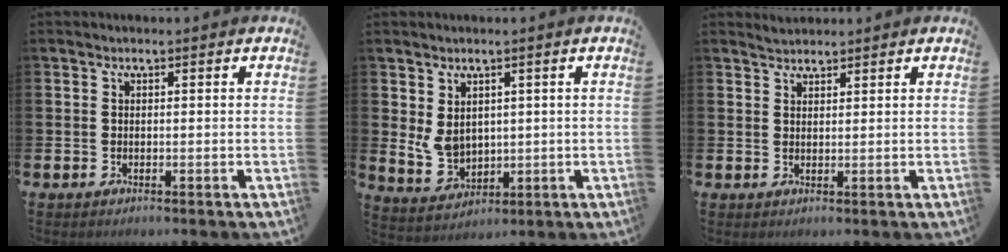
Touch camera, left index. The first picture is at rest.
{"total": 4.1, "force": [1.8, 3.0, 2.3], "torque": [-0.046, -0.002, 0.033]}
{"total": 1.9, "force": [1.9, 0.5, 0.0], "torque": [0.005, -0.005, 0.034]}